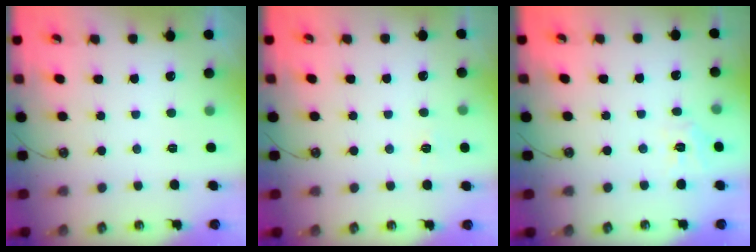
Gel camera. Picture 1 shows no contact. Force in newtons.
{"total": 4.9, "press": 4.8, "slide": 0.5}
{"total": 5.3, "press": 5.3, "slide": 0.7}